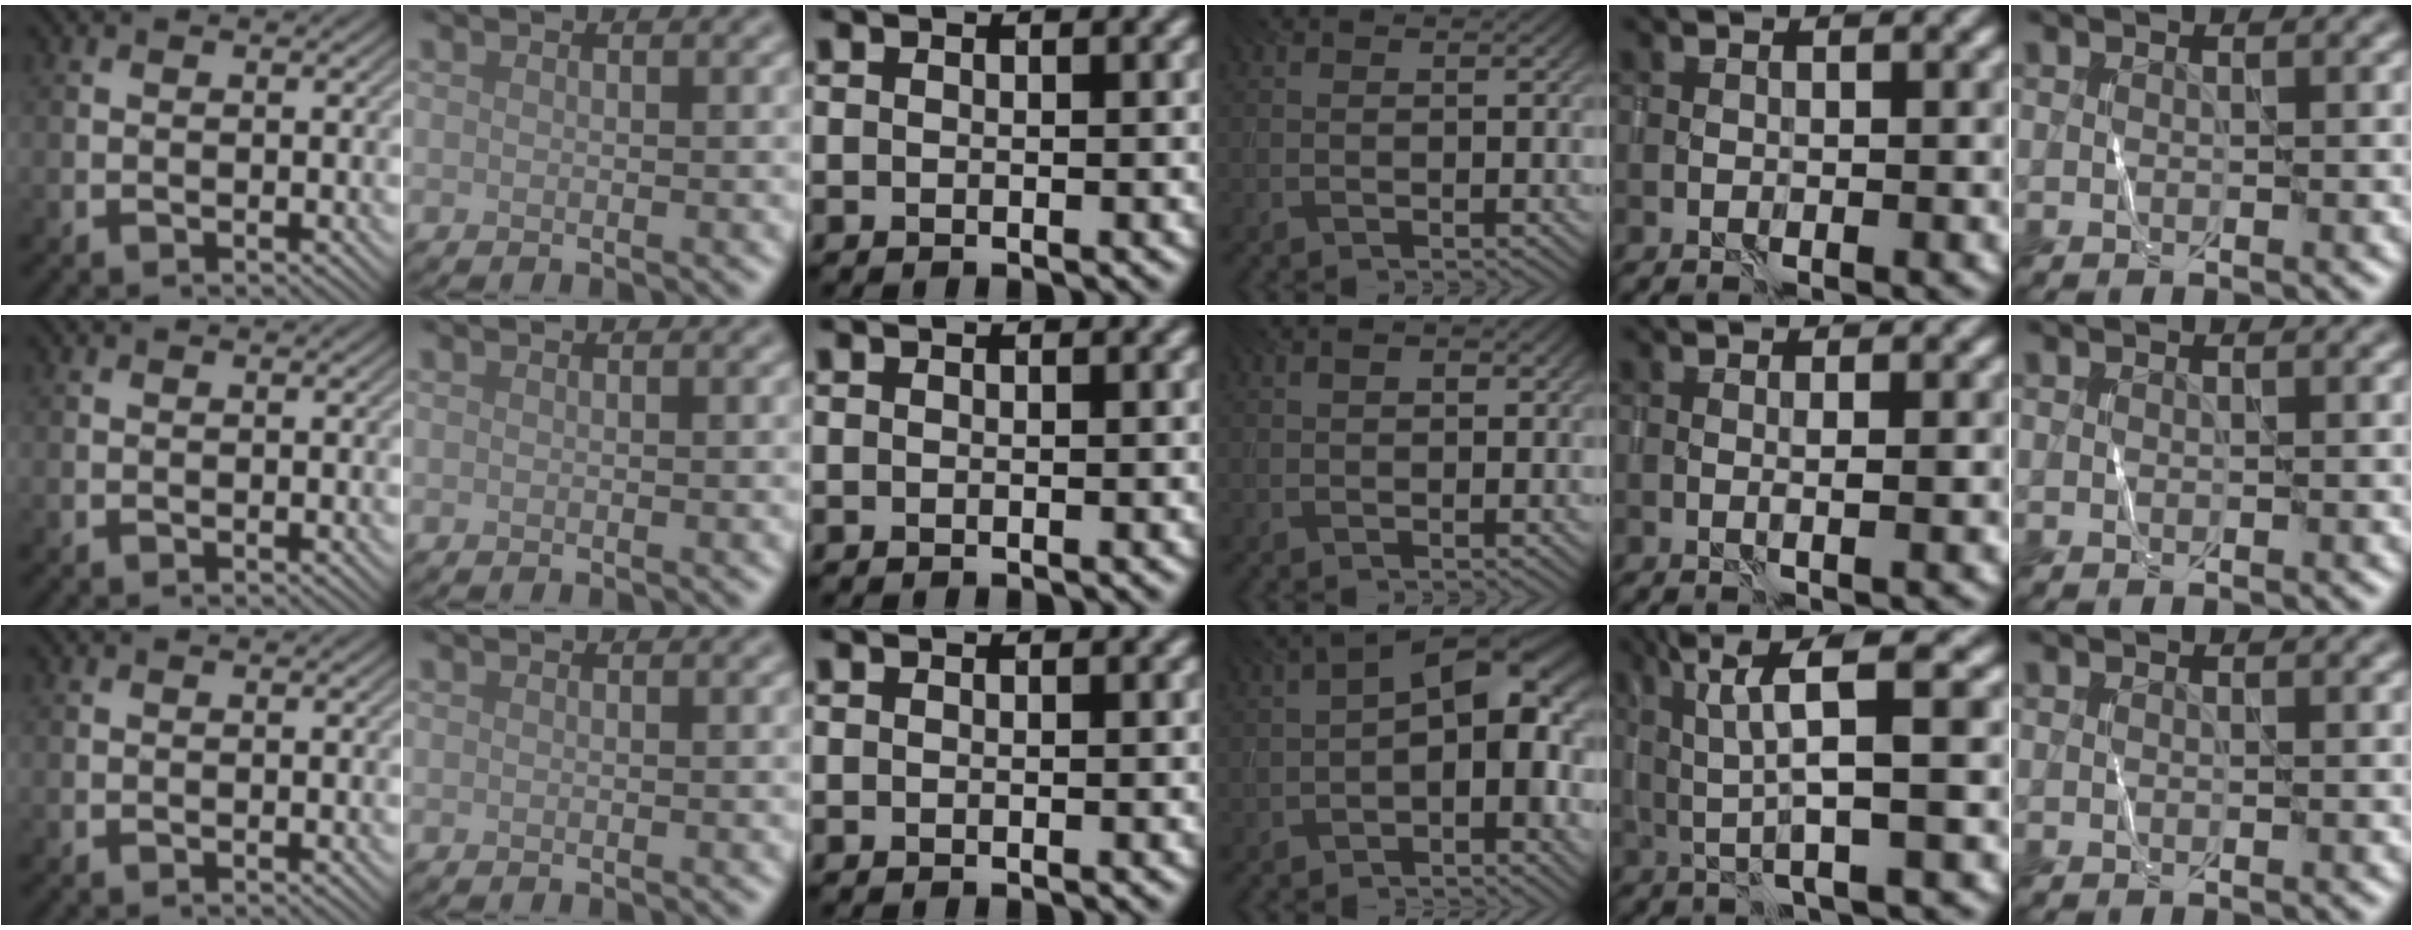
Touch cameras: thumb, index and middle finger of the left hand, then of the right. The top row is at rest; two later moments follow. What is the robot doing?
{"motion": "wrap", "object": "sponge"}